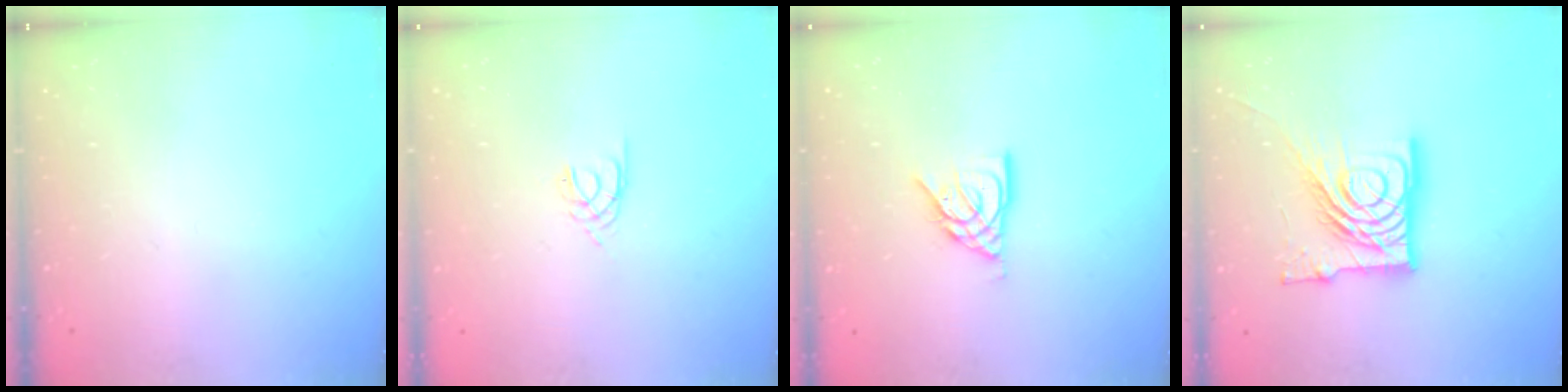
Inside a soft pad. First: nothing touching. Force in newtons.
{"total": 1.6, "press": 1.6, "slide": 0.3}
{"total": 9.2, "press": 9.2, "slide": 0.4}
{"total": 18.2, "press": 18.1, "slide": 2.1}